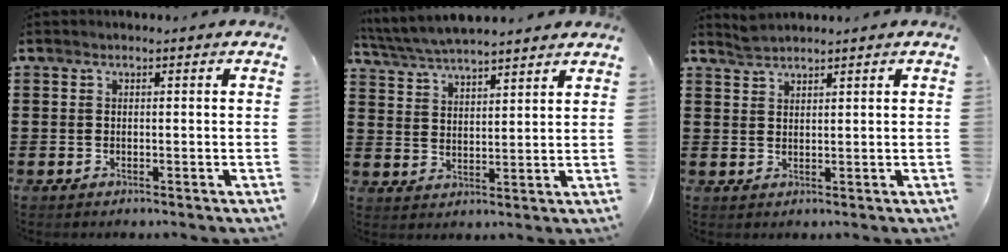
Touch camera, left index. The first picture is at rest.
{"total": 5.0, "force": [4.9, 0.2, 1.3], "torque": [-0.044, -0.019, 0.087]}
{"total": 1.8, "force": [1.8, -0.1, 0.1], "torque": [-0.007, 0.003, 0.035]}